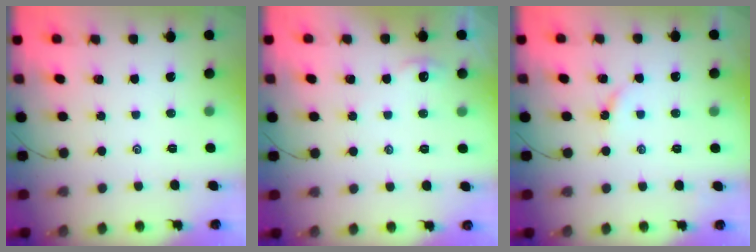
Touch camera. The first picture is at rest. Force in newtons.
{"total": 2.5, "press": 2.5, "slide": 0.3}
{"total": 3.7, "press": 3.7, "slide": 0.4}